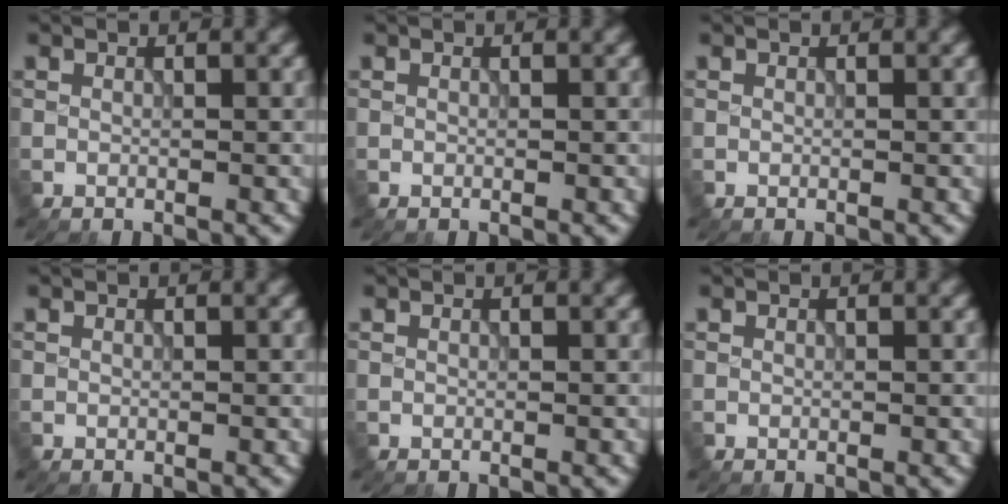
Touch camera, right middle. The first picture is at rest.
{"total": 0.0}
{"total": 0.0}
{"total": 0.0}
{"total": 0.0}
{"total": 0.0}